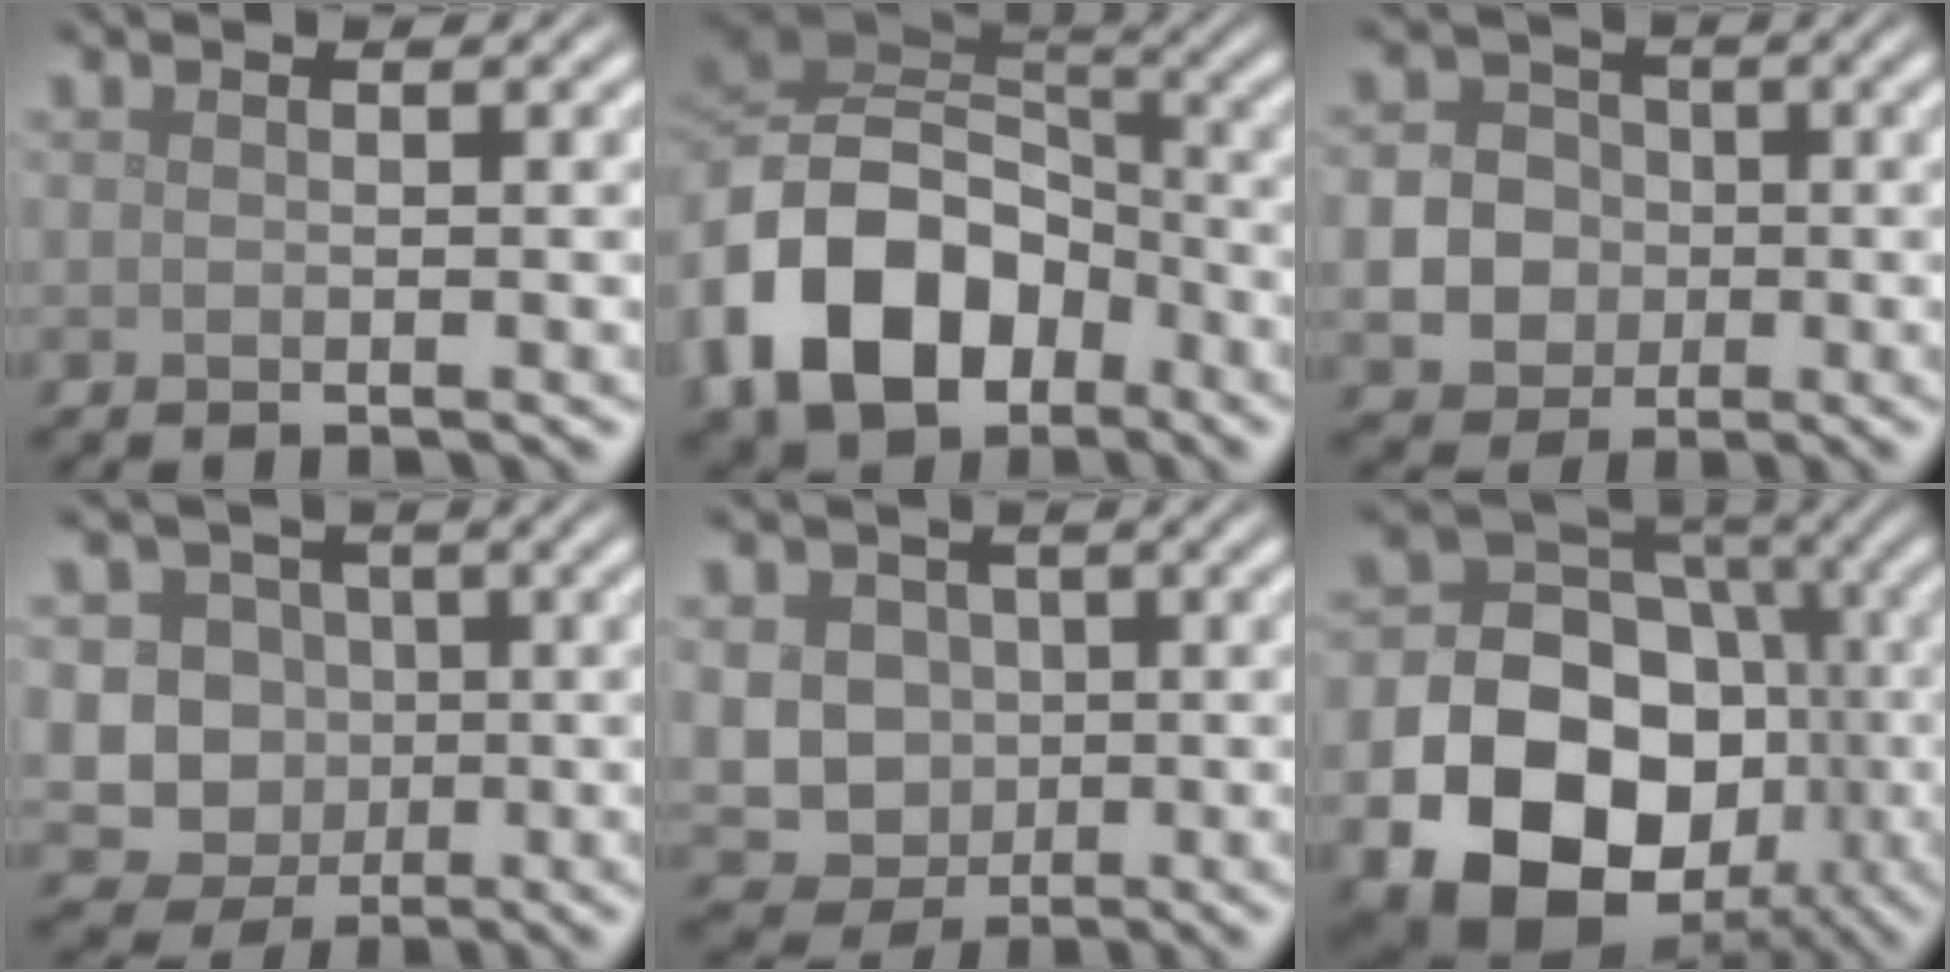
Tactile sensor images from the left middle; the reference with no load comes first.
{"total": 12.2, "force": [-4.8, 8.7, 7.0], "torque": [-0.145, -0.006, -0.093]}
{"total": 6.2, "force": [-1.1, 5.7, 2.2], "torque": [-0.041, -0.001, -0.037]}
{"total": 8.1, "force": [0.0, 7.7, 2.7], "torque": [-0.039, 0.027, -0.032]}
{"total": 7.7, "force": [0.6, 7.0, 3.1], "torque": [-0.055, 0.018, -0.012]}
{"total": 20.0, "force": [-6.3, 16.8, 8.8], "torque": [-0.156, -0.039, -0.126]}